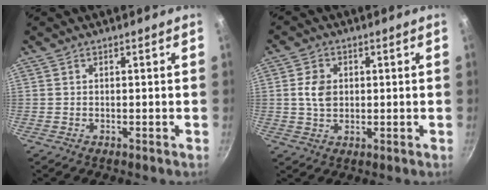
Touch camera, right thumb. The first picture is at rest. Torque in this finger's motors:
{"motor_torque": [-0.67, 0.34, 0.19, 0.65, 0.03]}